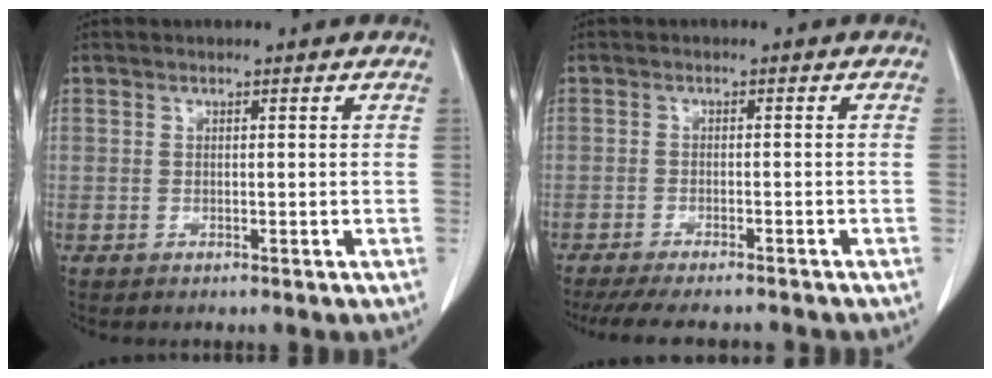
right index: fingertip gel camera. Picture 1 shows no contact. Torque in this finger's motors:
{"motor_torque": [1.02, -0.97, 0.28, 0.05]}